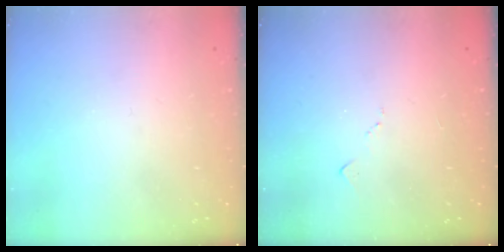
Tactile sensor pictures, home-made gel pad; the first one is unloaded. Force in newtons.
{"total": 5.6, "press": 5.5, "slide": 0.8}